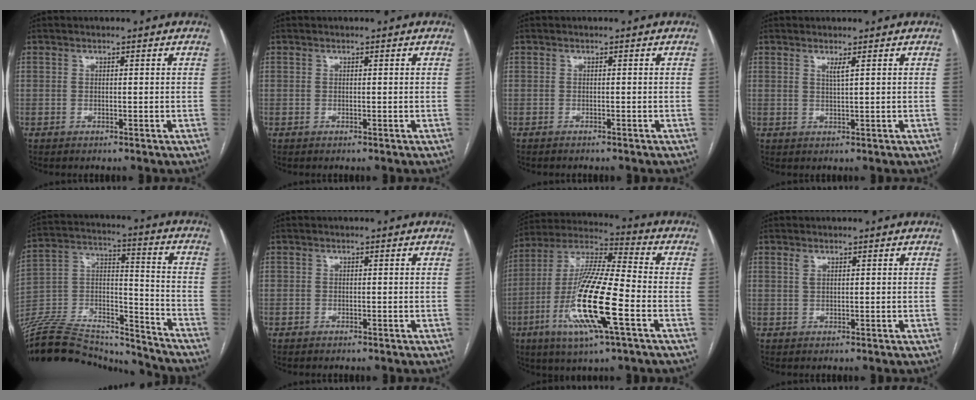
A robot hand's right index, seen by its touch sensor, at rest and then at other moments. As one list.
[{"total": 0.0}, {"total": 1.5, "force": [-1.4, 0.5, 0.4], "torque": [-0.011, -0.002, -0.015]}, {"total": 1.3, "force": [0.7, -0.2, 1.1], "torque": [-0.025, -0.006, 0.014]}, {"total": 30.7, "force": [-28.2, 7.0, 10.1], "torque": [-0.224, 0.001, -0.441]}, {"total": 0.8, "force": [-0.6, 0.5, 0.0], "torque": [-0.004, 0.006, -0.009]}, {"total": 18.6, "force": [-6.0, 1.8, 17.5], "torque": [-0.357, -0.016, -0.111]}, {"total": 1.0, "force": [0.5, 0.5, 0.6], "torque": [-0.016, 0.009, 0.011]}]